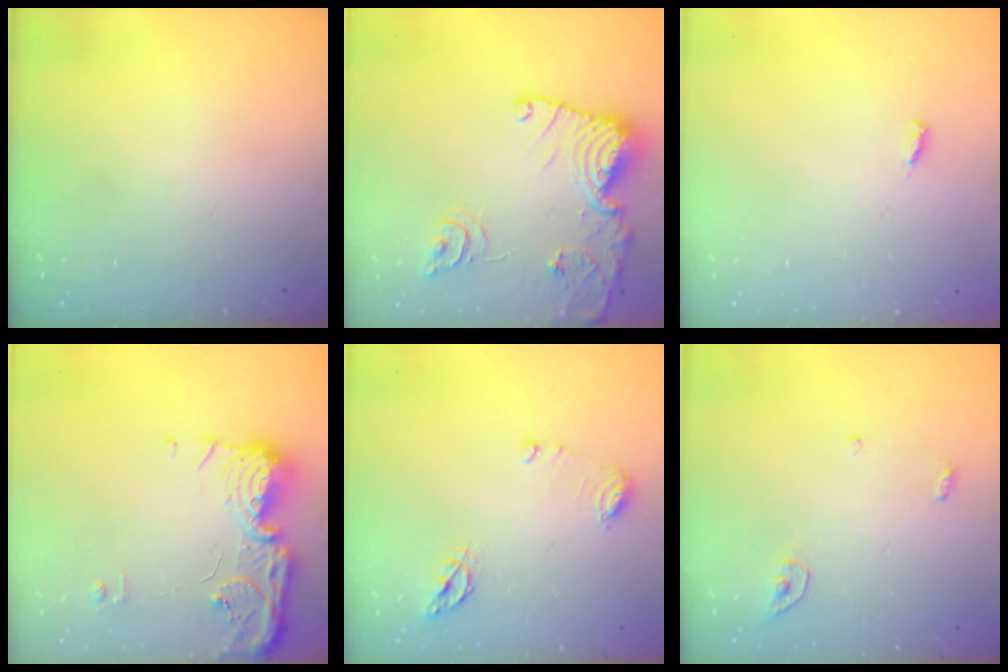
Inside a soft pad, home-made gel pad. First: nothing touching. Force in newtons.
{"total": 18.1, "press": 18.0, "slide": 2.0}
{"total": 2.6, "press": 2.6, "slide": 0.3}
{"total": 15.0, "press": 14.9, "slide": 0.8}
{"total": 7.9, "press": 7.8, "slide": 0.9}
{"total": 3.5, "press": 3.5, "slide": 0.3}